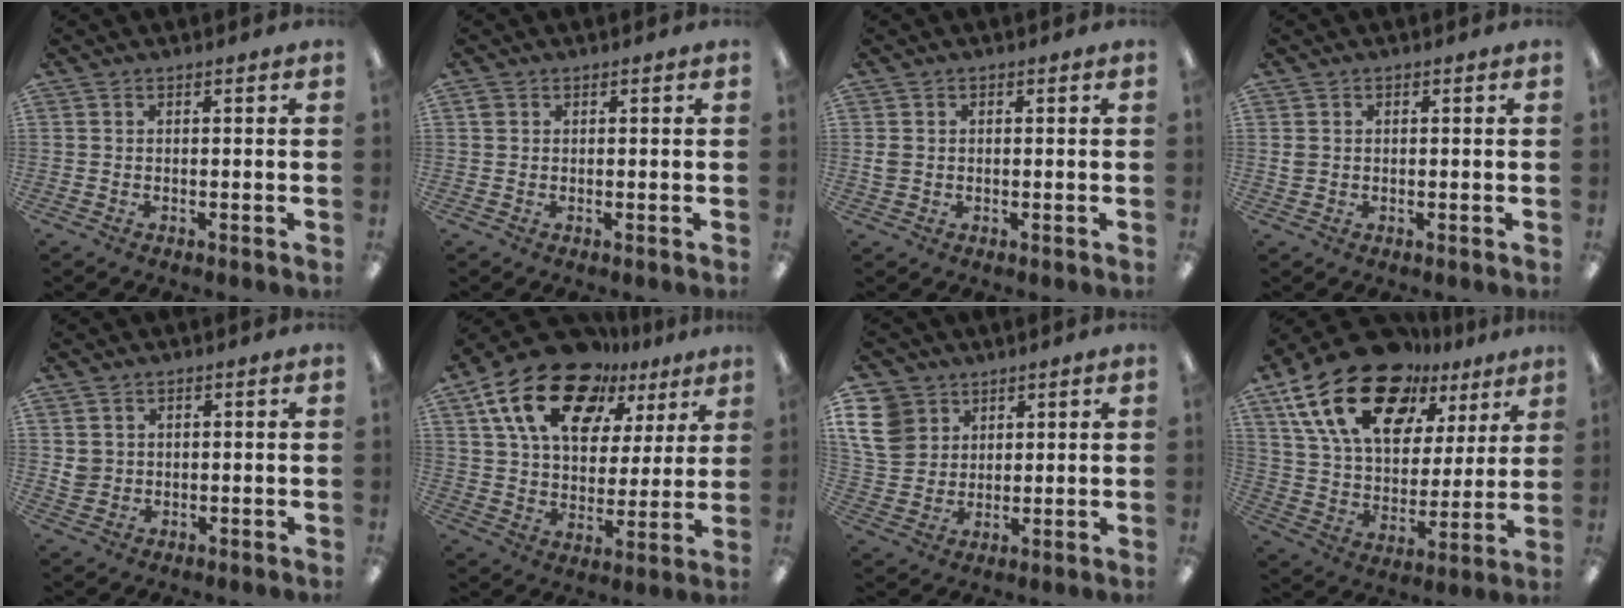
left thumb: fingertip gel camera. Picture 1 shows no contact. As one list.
[{"total": 0.8, "force": [0.3, 0.7, 0.2], "torque": [-0.004, 0.004, 0.005]}, {"total": 2.0, "force": [0.0, 1.8, 1.0], "torque": [-0.017, 0.005, -0.001]}, {"total": 1.5, "force": [0.2, 1.3, 0.6], "torque": [-0.012, 0.005, 0.003]}, {"total": 3.1, "force": [0.7, 3.0, 0.5], "torque": [-0.006, 0.003, 0.011]}, {"total": 20.9, "force": [12.5, 11.7, 11.9], "torque": [-0.213, -0.058, 0.225]}, {"total": 10.7, "force": [4.7, 8.7, 3.9], "torque": [-0.088, -0.011, 0.095]}, {"total": 23.1, "force": [14.3, 12.5, 13.2], "torque": [-0.245, -0.075, 0.256]}]